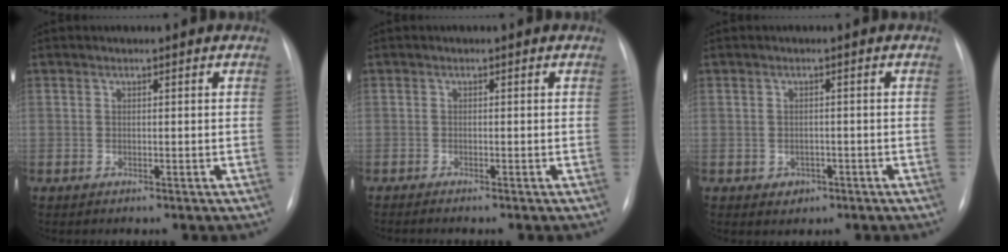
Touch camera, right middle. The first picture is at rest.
{"total": 1.6, "force": [-1.3, -0.2, 0.9], "torque": [-0.014, -0.004, -0.016]}
{"total": 1.9, "force": [-0.8, 1.6, 0.5], "torque": [-0.006, 0.003, -0.003]}